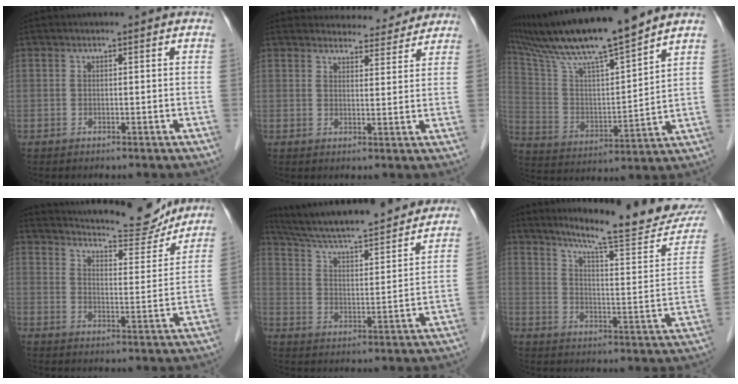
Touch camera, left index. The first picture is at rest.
{"total": 7.8, "force": [7.5, 2.0, 0.6], "torque": [0.007, 0.001, 0.080]}
{"total": 17.6, "force": [15.1, 0.0, 9.0], "torque": [-0.169, 0.008, 0.268]}
{"total": 18.0, "force": [16.6, 3.3, 6.1], "torque": [-0.093, -0.006, 0.223]}
{"total": 26.7, "force": [24.0, 3.4, 11.3], "torque": [-0.186, -0.010, 0.333]}
{"total": 20.9, "force": [18.4, 1.3, 9.9], "torque": [-0.136, -0.057, 0.234]}